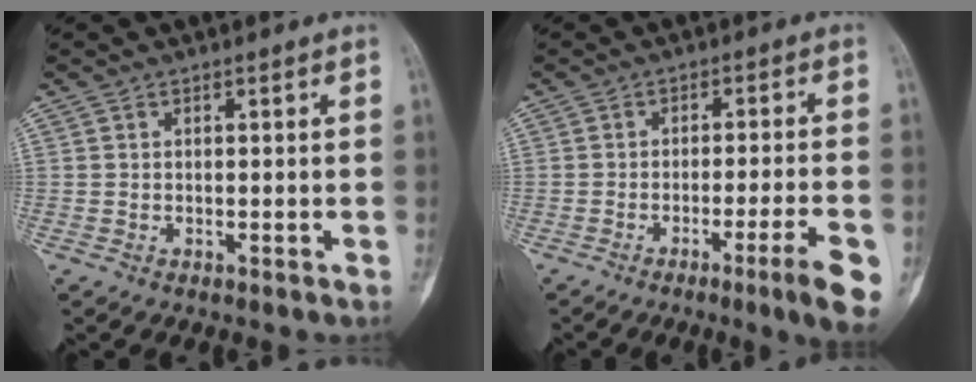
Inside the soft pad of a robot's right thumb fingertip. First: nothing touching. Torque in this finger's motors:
{"motor_torque": [-0.21, -0.03, 0.16, -0.23, 0.02]}